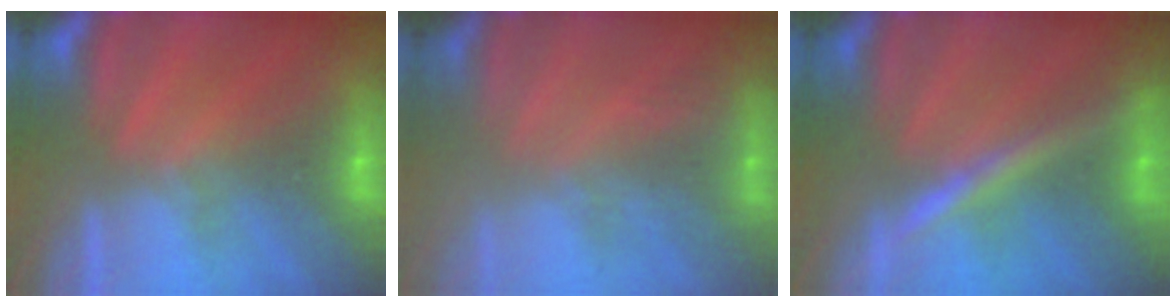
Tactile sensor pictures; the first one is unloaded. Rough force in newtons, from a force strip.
{"total": 3.4}
{"total": 2.5}